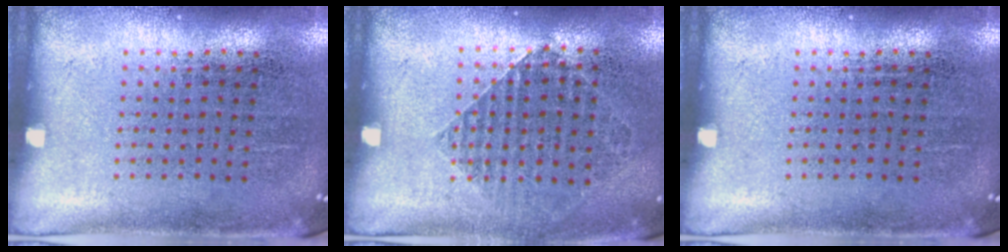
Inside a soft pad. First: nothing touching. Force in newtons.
{"total": 0.9, "press": 0.9, "slide": 0.1}
{"total": 0.0}